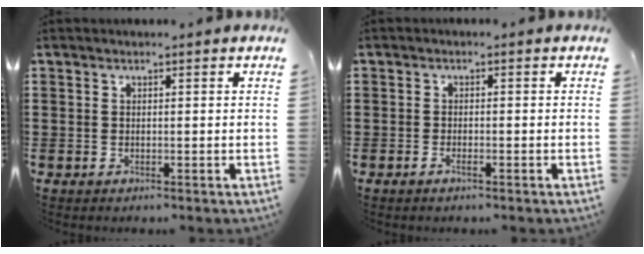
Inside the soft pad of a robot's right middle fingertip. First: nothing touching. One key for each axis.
{"total": 1.0, "fx": -0.6, "fy": 0.1, "fz": 0.8, "tx": -0.017, "ty": -0.005, "tz": -0.008}